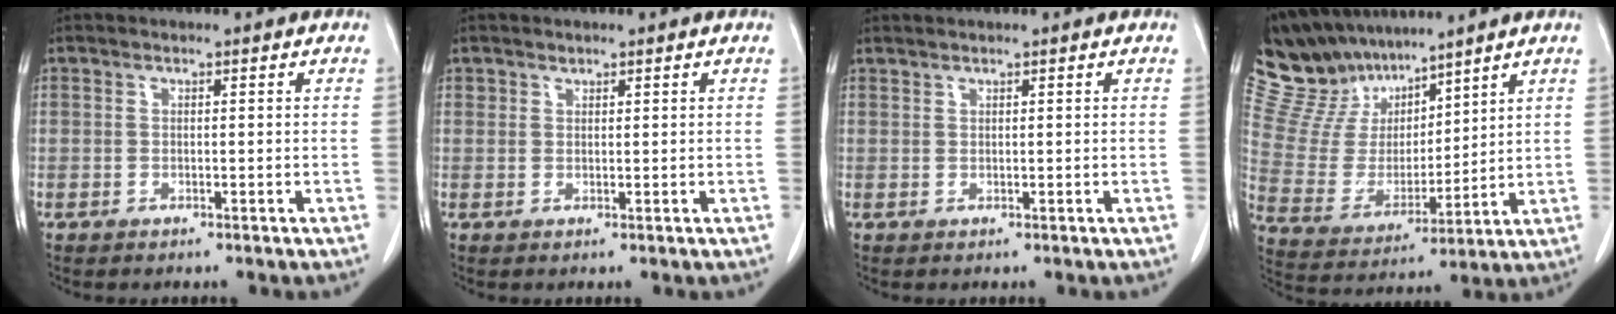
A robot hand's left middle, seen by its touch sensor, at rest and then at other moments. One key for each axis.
{"total": 0.8, "fx": 0.6, "fy": 0.5, "fz": 0.0, "tx": 0.005, "ty": -0.003, "tz": 0.008}
{"total": 0.8, "fx": 0.8, "fy": -0.1, "fz": 0.0, "tx": -0.004, "ty": 0.002, "tz": 0.020}
{"total": 13.5, "fx": 12.1, "fy": 4.9, "fz": 3.5, "tx": -0.089, "ty": 0.019, "tz": 0.245}